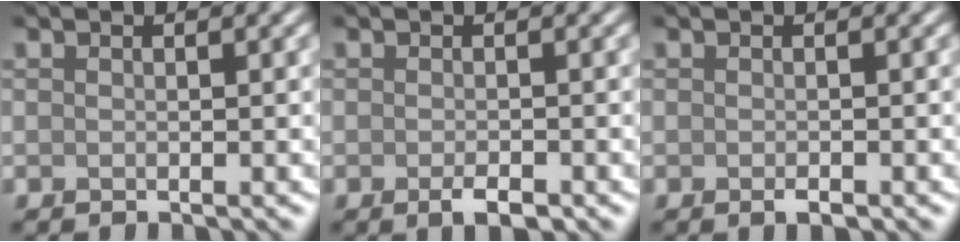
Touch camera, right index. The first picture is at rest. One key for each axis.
{"total": 1.6, "fx": -0.9, "fy": 0.6, "fz": 1.3, "tx": -0.021, "ty": -0.004, "tz": -0.013}
{"total": 0.8, "fx": -0.4, "fy": 0.3, "fz": 0.6, "tx": -0.010, "ty": -0.001, "tz": -0.005}